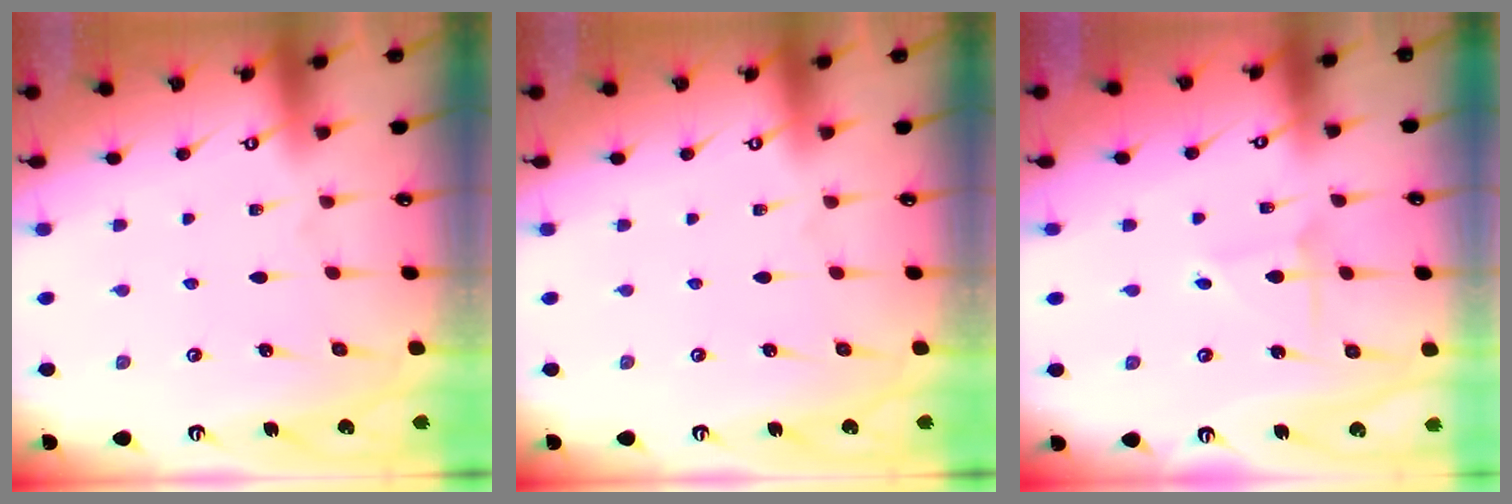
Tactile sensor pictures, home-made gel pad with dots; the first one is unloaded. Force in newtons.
{"total": 0.0}
{"total": 2.2, "press": 2.2, "slide": 0.2}